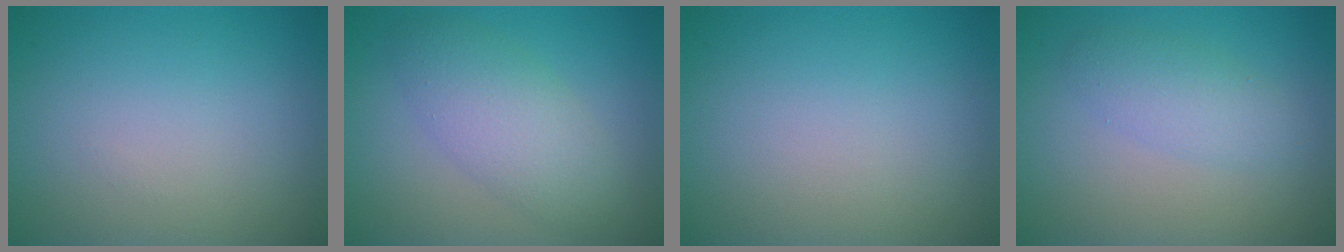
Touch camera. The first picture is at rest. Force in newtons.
{"total": 4.6, "press": 4.6, "slide": 0.2}
{"total": 0.0}
{"total": 2.4, "press": 2.4, "slide": 0.1}